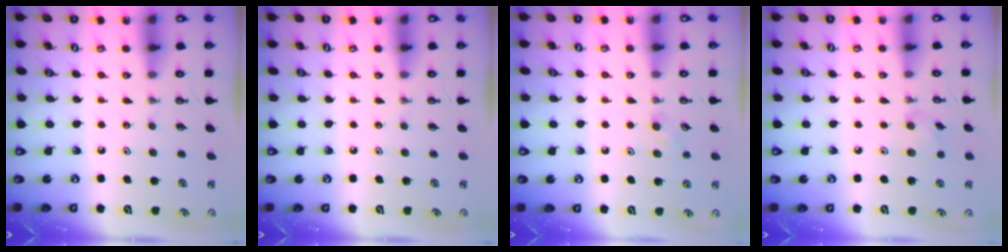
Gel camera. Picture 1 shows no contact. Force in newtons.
{"total": 0.0}
{"total": 4.3, "press": 4.1, "slide": 1.3}
{"total": 5.8, "press": 5.4, "slide": 2.1}